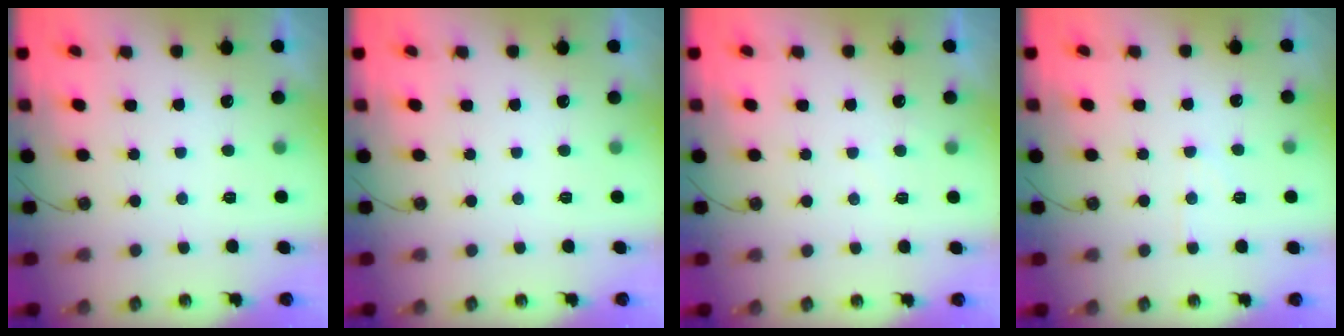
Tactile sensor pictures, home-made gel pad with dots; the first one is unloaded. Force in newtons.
{"total": 0.0}
{"total": 3.1, "press": 3.1, "slide": 0.3}
{"total": 5.3, "press": 5.3, "slide": 0.6}